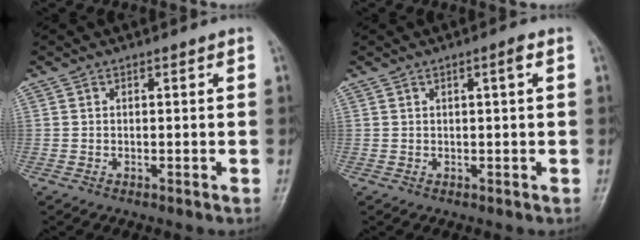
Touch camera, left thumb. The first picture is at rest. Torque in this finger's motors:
{"motor_torque": [-0.15, -0.09, 0.07, 0.00, -0.04]}